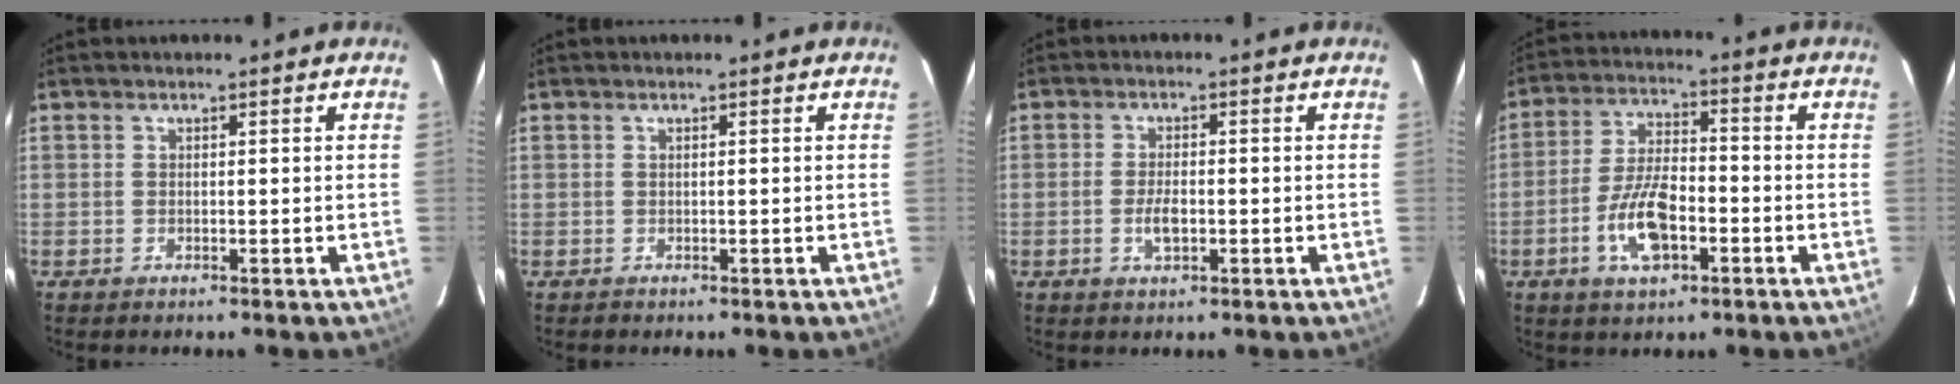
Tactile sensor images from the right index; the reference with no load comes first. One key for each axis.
{"total": 0.0}
{"total": 3.6, "fx": -1.1, "fy": 1.6, "fz": 3.1, "tx": -0.062, "ty": -0.001, "tz": -0.019}
{"total": 10.2, "fx": -4.0, "fy": 4.4, "fz": 8.3, "tx": -0.173, "ty": 0.003, "tz": -0.070}